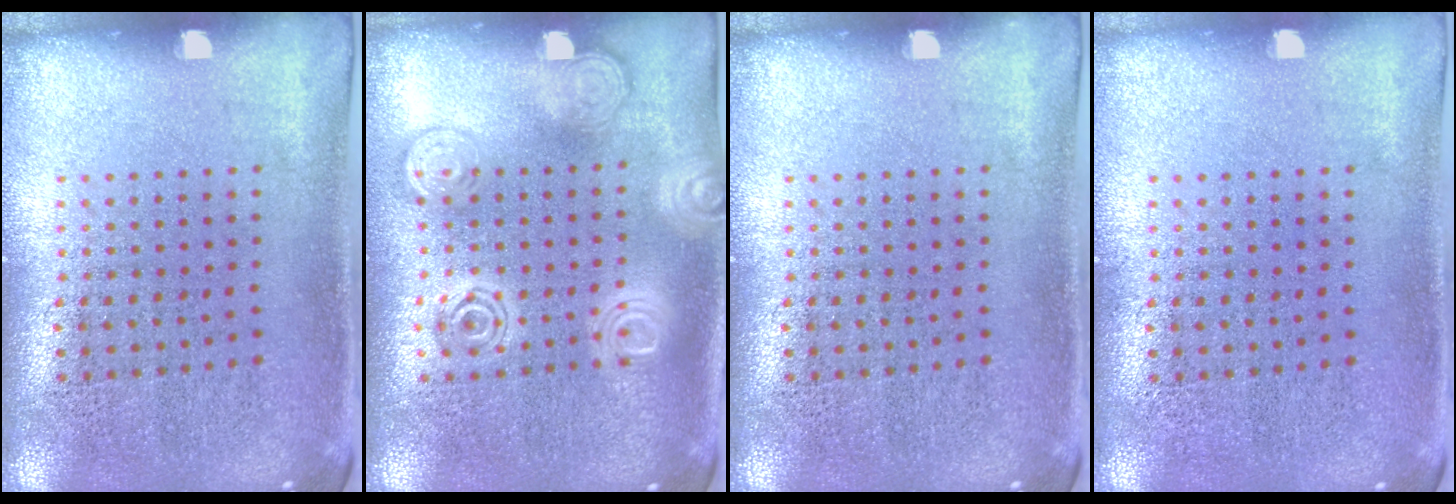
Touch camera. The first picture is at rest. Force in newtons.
{"total": 2.8, "press": 2.8, "slide": 0.4}
{"total": 0.0}
{"total": 0.0}